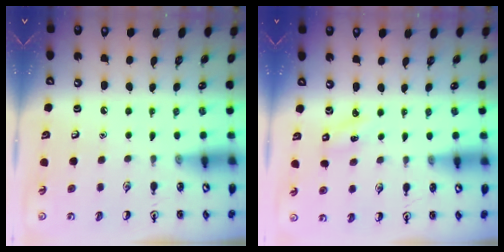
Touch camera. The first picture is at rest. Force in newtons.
{"total": 1.2, "press": 1.1, "slide": 0.4}